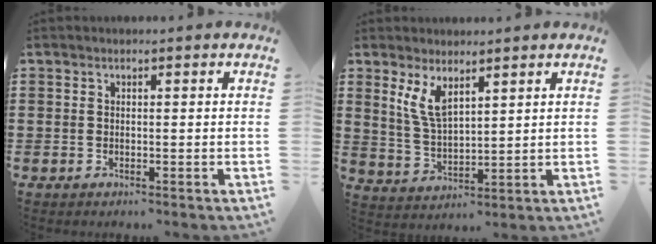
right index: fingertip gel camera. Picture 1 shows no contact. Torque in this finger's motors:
{"motor_torque": [1.03, 0.77, 0.22, 0.11]}